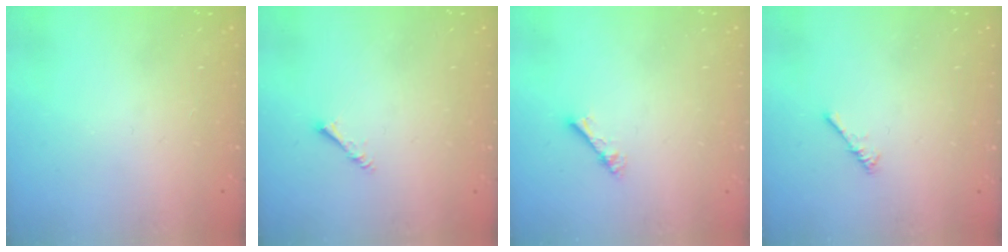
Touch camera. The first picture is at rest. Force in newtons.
{"total": 1.8, "press": 1.8, "slide": 0.1}
{"total": 2.3, "press": 2.3, "slide": 0.3}
{"total": 0.0}